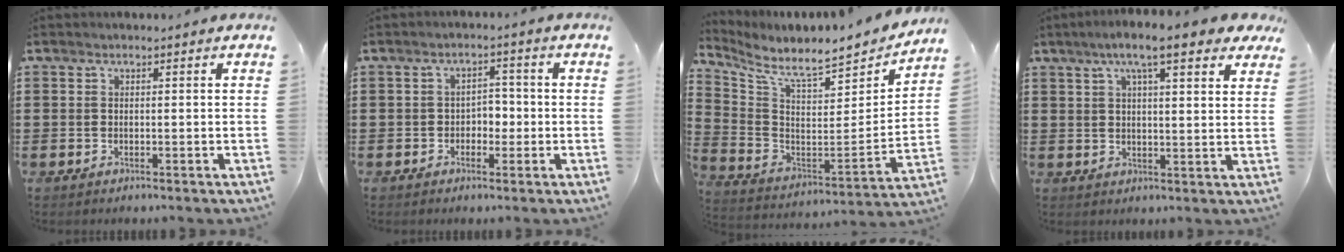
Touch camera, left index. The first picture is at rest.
{"total": 2.6, "force": [-0.9, 1.8, 1.5], "torque": [-0.036, 0.004, -0.023]}
{"total": 8.0, "force": [7.4, 0.1, 3.1], "torque": [-0.091, -0.077, 0.122]}
{"total": 7.7, "force": [5.3, 1.1, 5.4], "torque": [-0.104, -0.002, 0.088]}